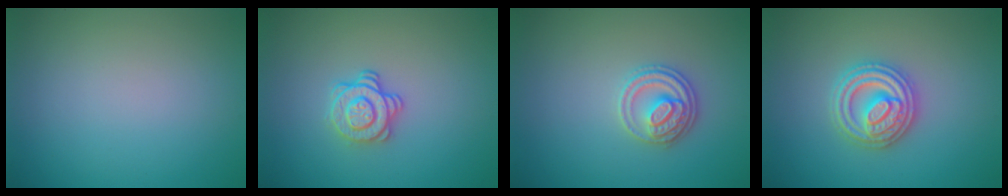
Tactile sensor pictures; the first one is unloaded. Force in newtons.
{"total": 2.4, "press": 2.0, "slide": 1.4}
{"total": 2.8, "press": 2.7, "slide": 0.5}
{"total": 4.8, "press": 4.7, "slide": 0.6}